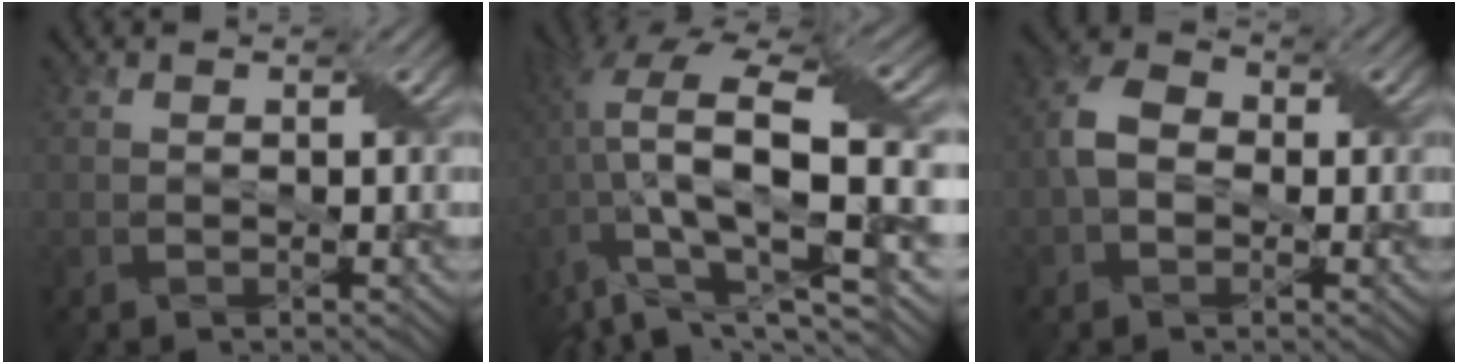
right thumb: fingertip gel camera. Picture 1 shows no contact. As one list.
[{"total": 17.0, "force": [-1.5, 7.9, 15.0], "torque": [-0.305, -0.031, -0.006]}, {"total": 4.6, "force": [-0.7, 3.5, 3.0], "torque": [-0.066, 0.010, -0.021]}]